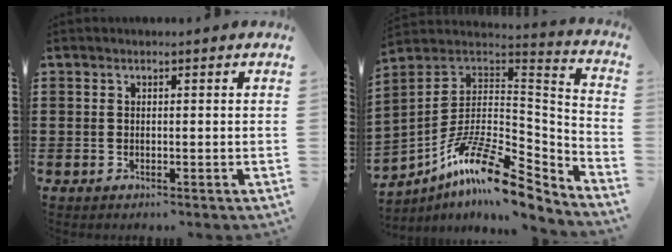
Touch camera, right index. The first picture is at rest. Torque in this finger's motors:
{"motor_torque": [-0.76, 0.85, -1.05, -0.21]}